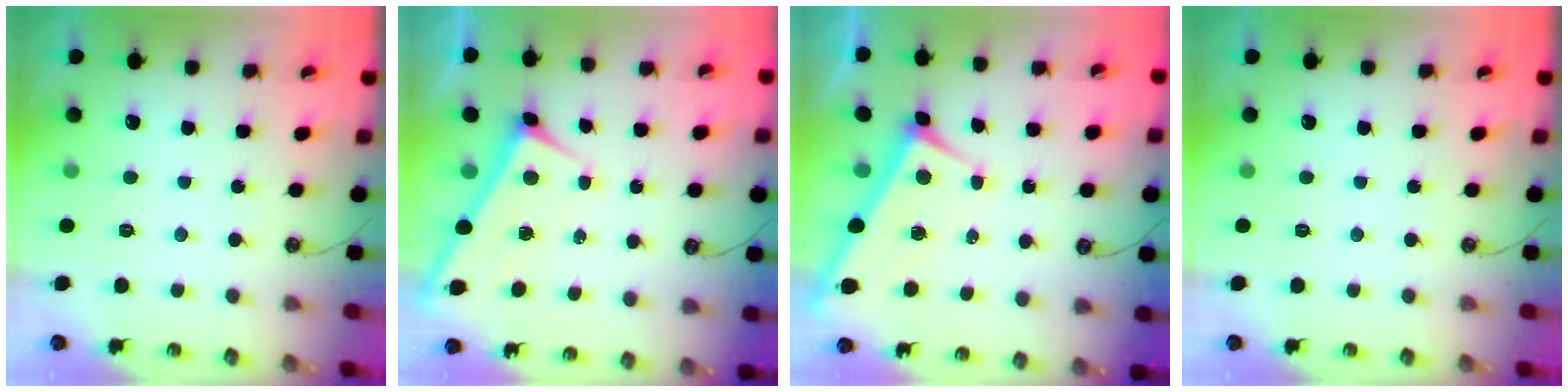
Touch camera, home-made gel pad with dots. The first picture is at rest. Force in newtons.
{"total": 1.7, "press": 1.7, "slide": 0.1}
{"total": 3.9, "press": 3.9, "slide": 0.4}
{"total": 0.0}